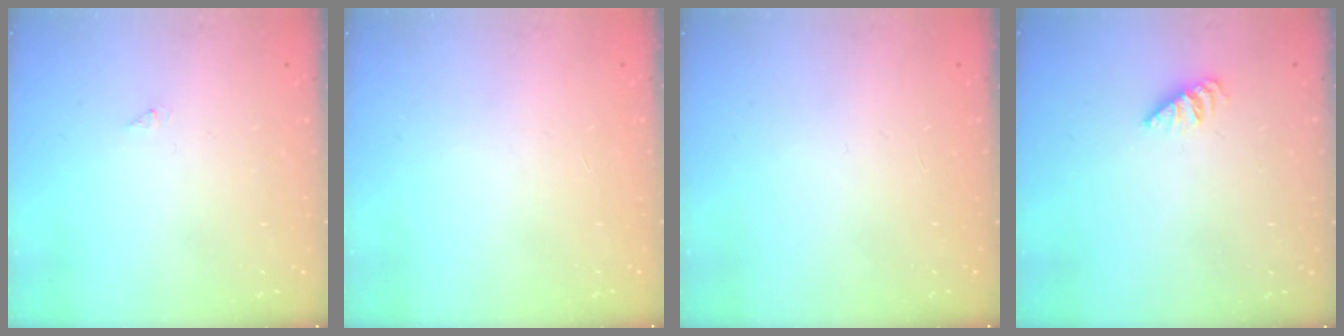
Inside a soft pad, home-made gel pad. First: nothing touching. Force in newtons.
{"total": 0.0}
{"total": 0.0}
{"total": 0.6, "press": 0.5, "slide": 0.2}